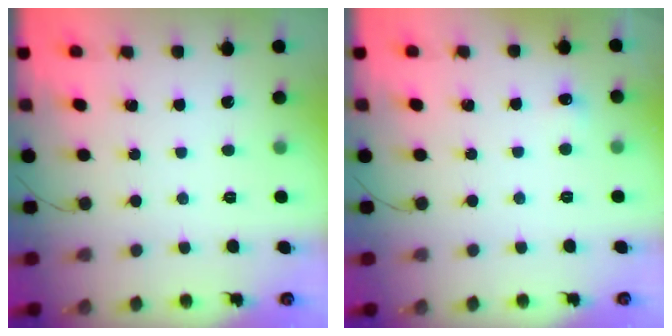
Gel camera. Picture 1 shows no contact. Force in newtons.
{"total": 3.8, "press": 3.6, "slide": 1.1}